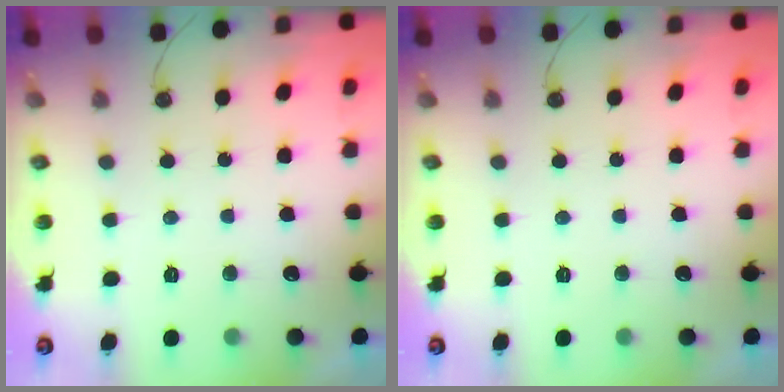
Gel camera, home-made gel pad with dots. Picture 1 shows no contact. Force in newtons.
{"total": 0.0}